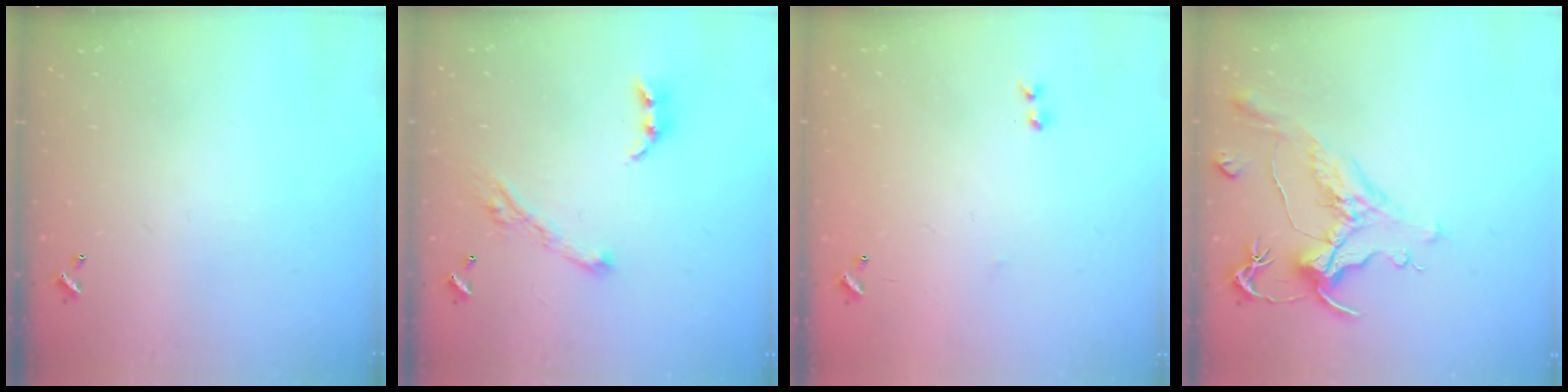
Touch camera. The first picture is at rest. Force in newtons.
{"total": 7.8, "press": 7.7, "slide": 0.9}
{"total": 7.7, "press": 7.6, "slide": 0.7}
{"total": 1.1, "press": 0.0, "slide": 1.1}